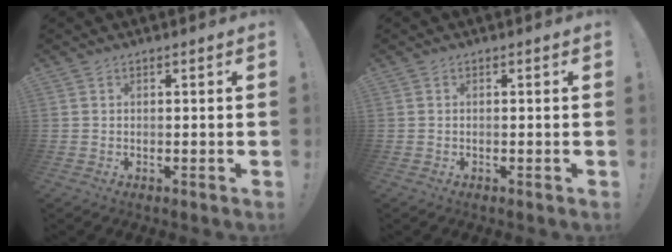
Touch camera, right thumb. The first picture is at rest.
{"total": 0.0}